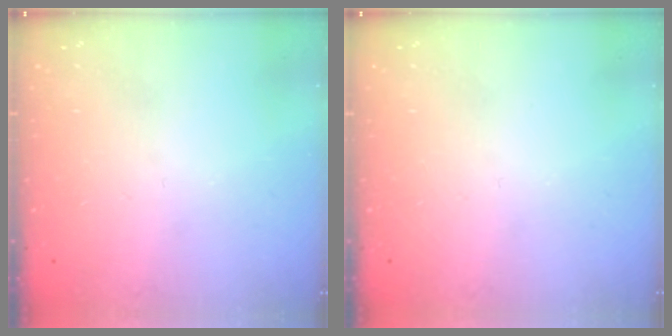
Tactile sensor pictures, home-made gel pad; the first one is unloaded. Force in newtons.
{"total": 0.0}